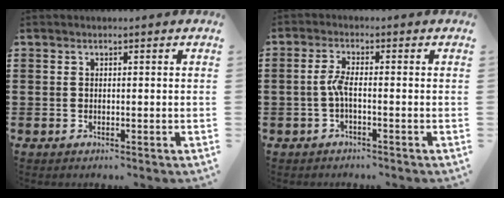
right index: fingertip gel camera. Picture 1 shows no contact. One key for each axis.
{"total": 3.1, "fx": -0.8, "fy": 0.6, "fz": 2.9, "tx": -0.072, "ty": -0.003, "tz": -0.021}